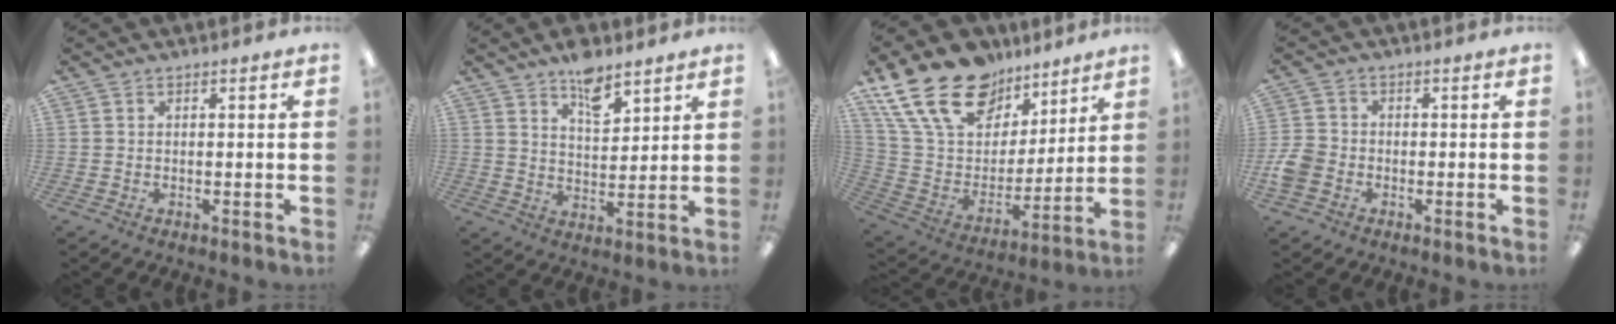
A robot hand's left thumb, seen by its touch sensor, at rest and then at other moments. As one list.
[{"total": 8.0, "force": [6.1, 3.4, 3.9], "torque": [-0.046, -0.040, 0.103]}, {"total": 22.6, "force": [15.1, 13.0, 10.8], "torque": [-0.218, -0.081, 0.281]}, {"total": 5.3, "force": [-1.8, 4.3, 2.5], "torque": [-0.052, 0.013, -0.032]}]